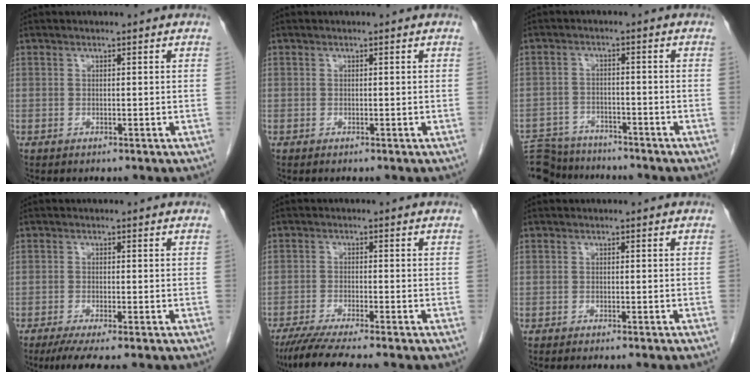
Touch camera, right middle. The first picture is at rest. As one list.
[{"total": 0.0}, {"total": 10.7, "force": [-10.1, 3.2, 1.7], "torque": [-0.038, 0.008, -0.153]}, {"total": 5.2, "force": [-4.1, 0.0, 3.3], "torque": [-0.049, -0.013, -0.065]}, {"total": 7.9, "force": [-6.6, -0.7, 4.2], "torque": [-0.059, -0.024, -0.108]}, {"total": 3.4, "force": [-2.9, -0.5, 1.6], "torque": [-0.013, 0.002, -0.038]}]